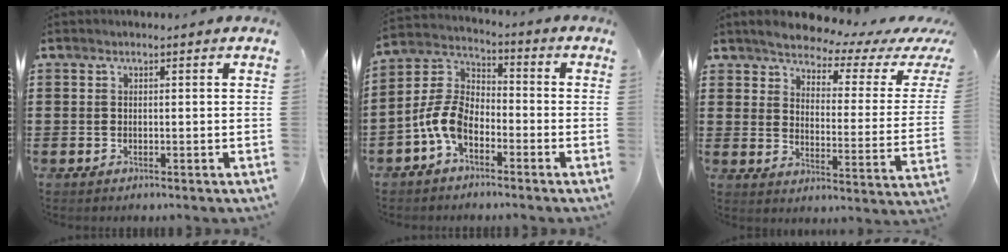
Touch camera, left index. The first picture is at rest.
{"total": 7.9, "force": [-4.3, 4.3, 5.1], "torque": [-0.149, -0.009, -0.097]}
{"total": 4.0, "force": [3.7, 0.4, 1.4], "torque": [-0.053, -0.030, 0.056]}